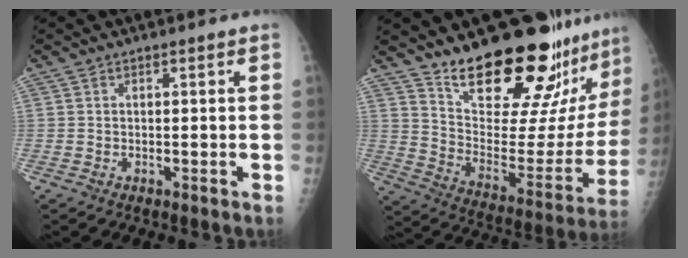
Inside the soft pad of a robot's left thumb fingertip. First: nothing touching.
{"total": 27.9, "force": [23.3, 7.0, 13.6], "torque": [-0.171, -0.167, 0.330]}